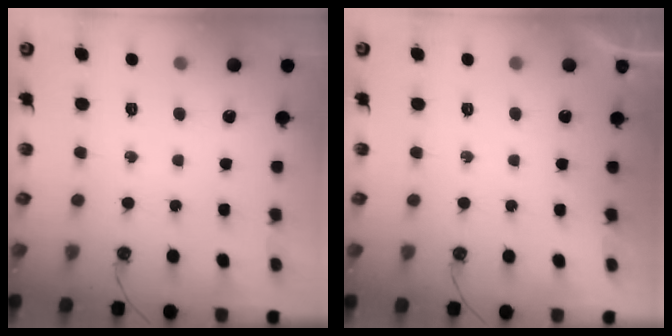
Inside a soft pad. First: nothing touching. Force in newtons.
{"total": 0.0}